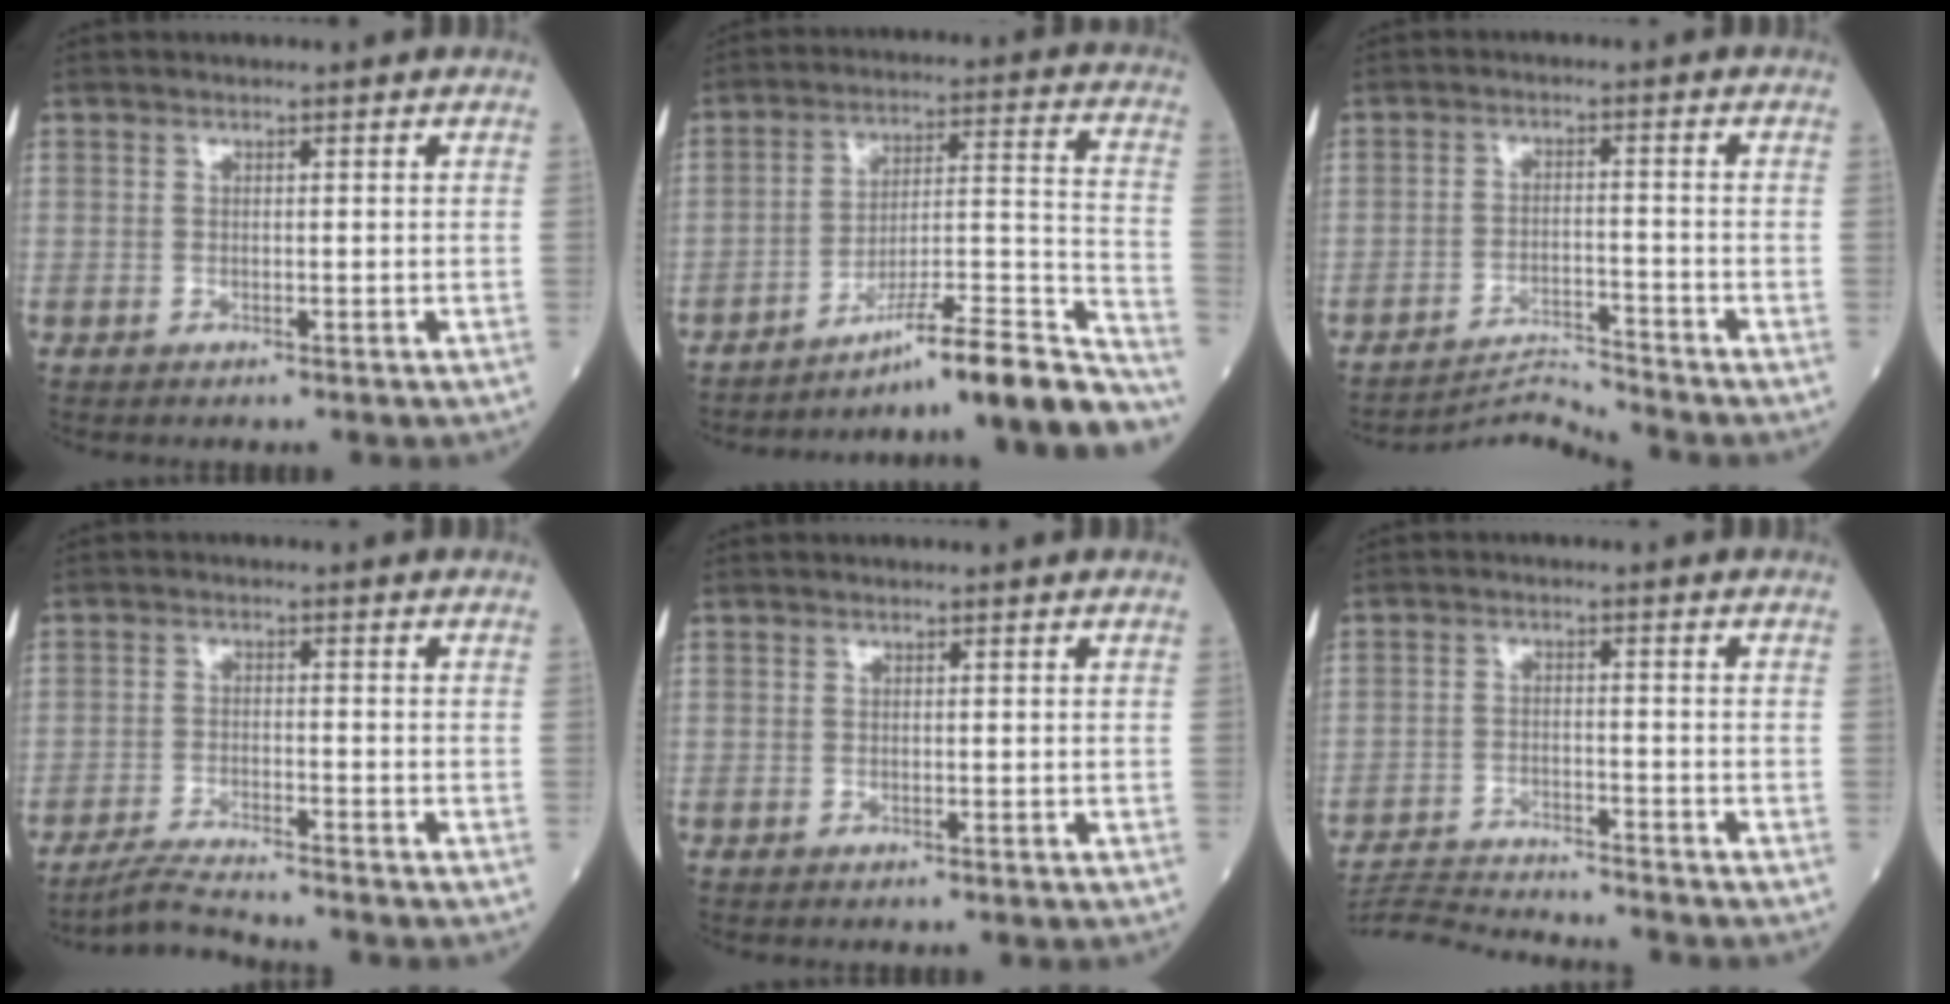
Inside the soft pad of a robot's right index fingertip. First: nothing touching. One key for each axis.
{"total": 21.3, "fx": -19.0, "fy": 0.0, "fz": 9.8, "tx": -0.094, "ty": 0.021, "tz": -0.276}
{"total": 5.3, "fx": -4.5, "fy": -2.2, "fz": -1.6, "tx": 0.021, "ty": -0.007, "tz": -0.077}
{"total": 4.9, "fx": -4.6, "fy": -1.0, "fz": 1.0, "tx": -0.025, "ty": -0.021, "tz": -0.085}
{"total": 0.0}
{"total": 10.3, "fx": -10.1, "fy": -1.1, "fz": 1.9, "tx": -0.030, "ty": -0.005, "tz": -0.168}